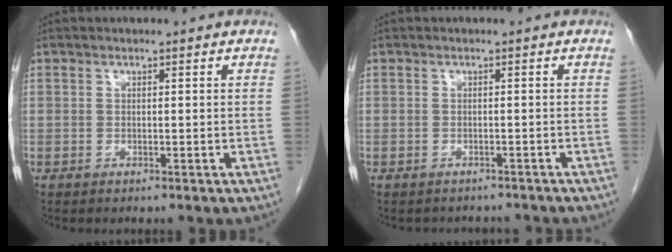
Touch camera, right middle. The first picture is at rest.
{"total": 4.2, "force": [-3.8, 1.8, 0.2], "torque": [-0.002, 0.005, -0.046]}